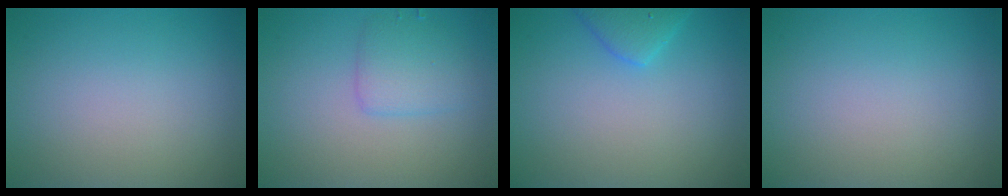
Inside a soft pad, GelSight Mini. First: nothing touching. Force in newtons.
{"total": 2.6, "press": 2.6, "slide": 0.0}
{"total": 2.3, "press": 2.3, "slide": 0.2}
{"total": 0.0}